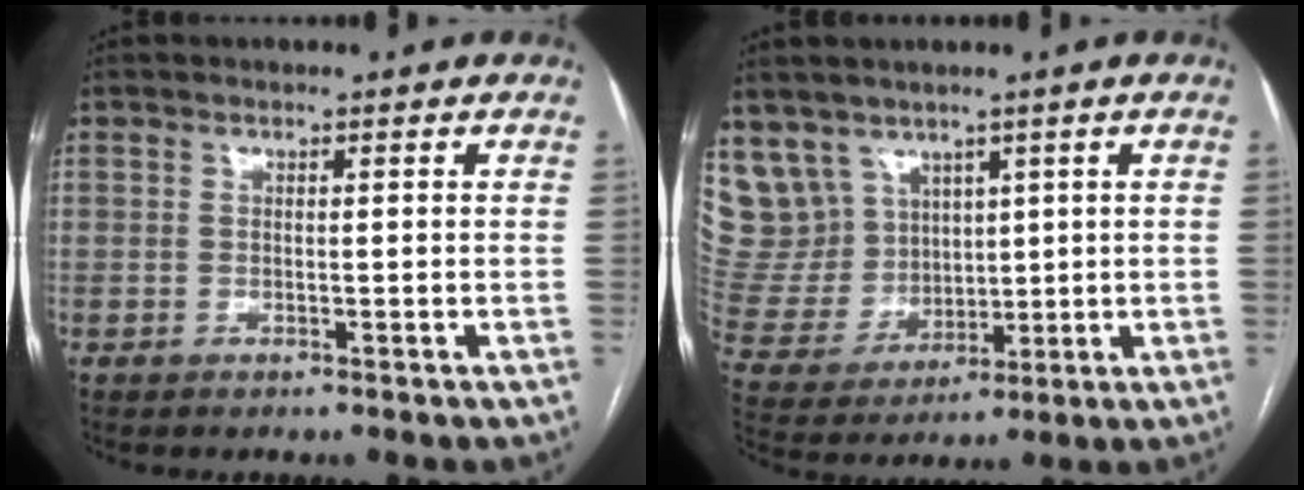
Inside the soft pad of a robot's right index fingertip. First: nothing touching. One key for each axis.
{"total": 10.4, "fx": 6.5, "fy": 8.1, "fz": 1.0, "tx": -0.041, "ty": 0.041, "tz": 0.153}